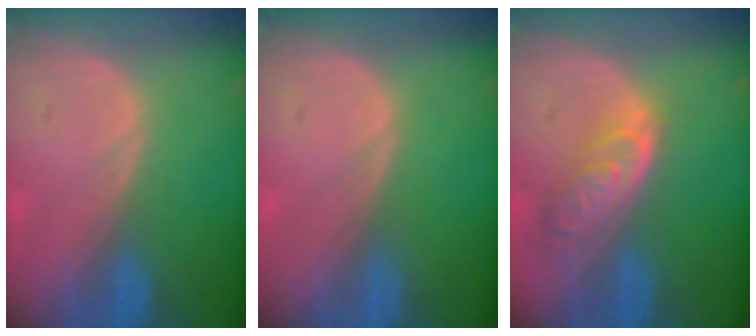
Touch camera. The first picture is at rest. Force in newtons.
{"total": 0.0}
{"total": 6.3, "press": 5.7, "slide": 2.7}